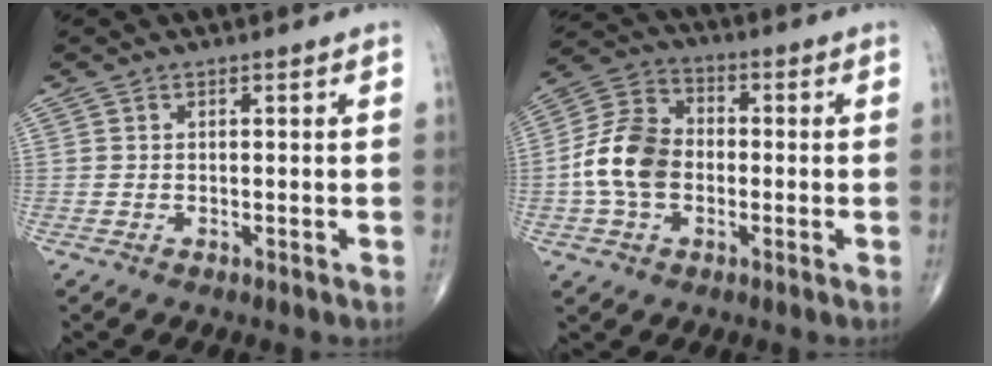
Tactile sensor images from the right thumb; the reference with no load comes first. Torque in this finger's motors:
{"motor_torque": [1.38, 2.27, 1.23, -0.24, 0.13]}